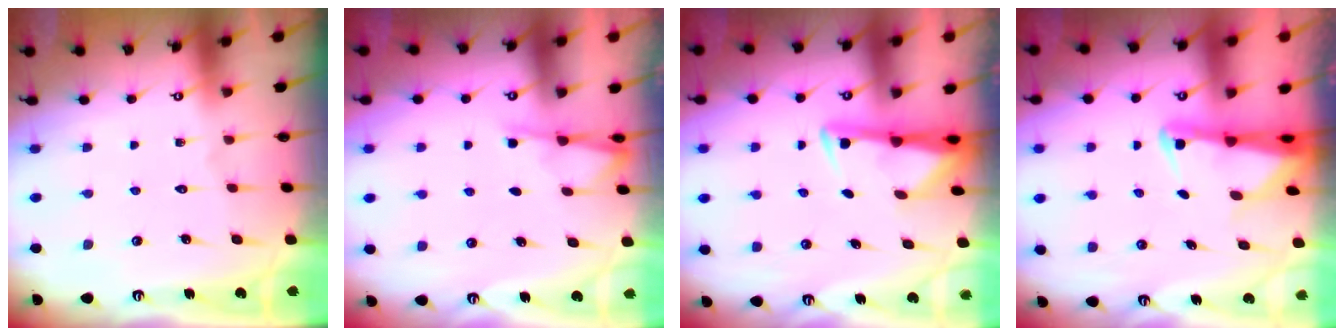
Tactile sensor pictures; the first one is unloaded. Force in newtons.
{"total": 2.7, "press": 2.7, "slide": 0.5}
{"total": 3.0, "press": 2.9, "slide": 0.5}
{"total": 2.6, "press": 2.6, "slide": 0.5}